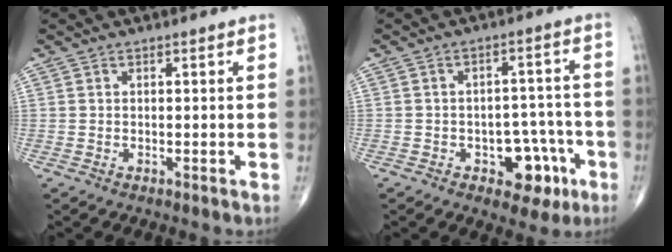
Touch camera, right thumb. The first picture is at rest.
{"total": 8.9, "force": [-3.9, 5.5, 5.7], "torque": [-0.035, 0.038, -0.048]}